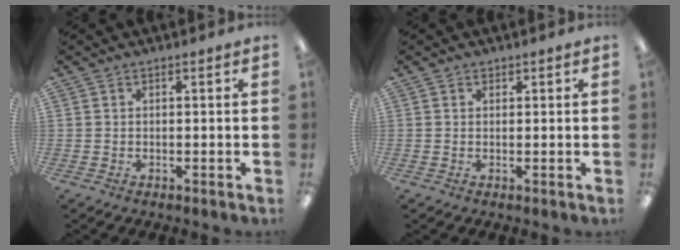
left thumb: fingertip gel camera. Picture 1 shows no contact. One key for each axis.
{"total": 0.7, "fx": 0.5, "fy": 0.4, "fz": 0.0, "tx": 0.008, "ty": -0.002, "tz": 0.008}